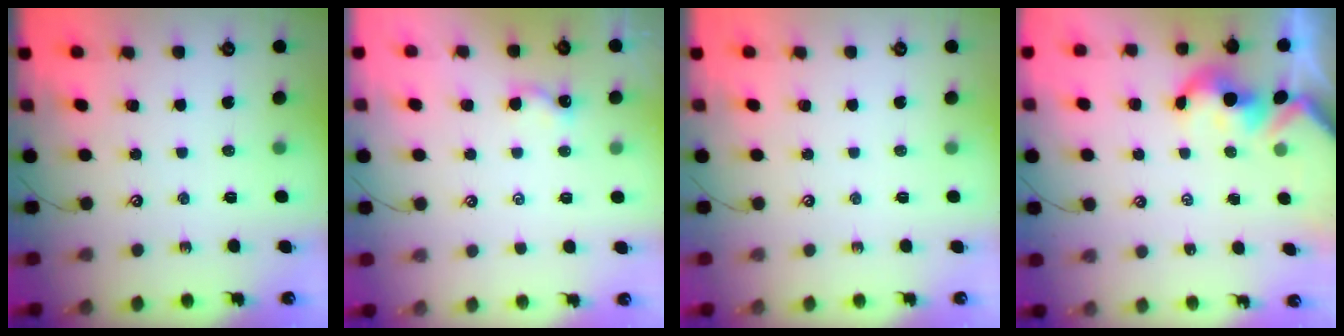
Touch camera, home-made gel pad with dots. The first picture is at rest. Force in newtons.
{"total": 1.4, "press": 1.4, "slide": 0.2}
{"total": 0.0}
{"total": 2.2, "press": 2.2, "slide": 0.1}